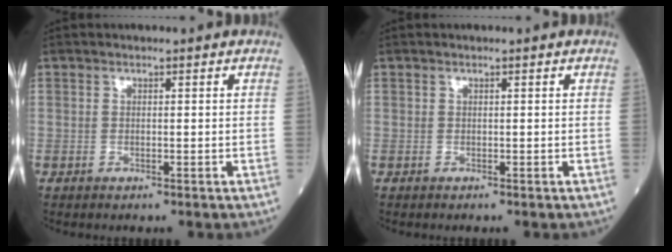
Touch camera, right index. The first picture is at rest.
{"total": 0.0}